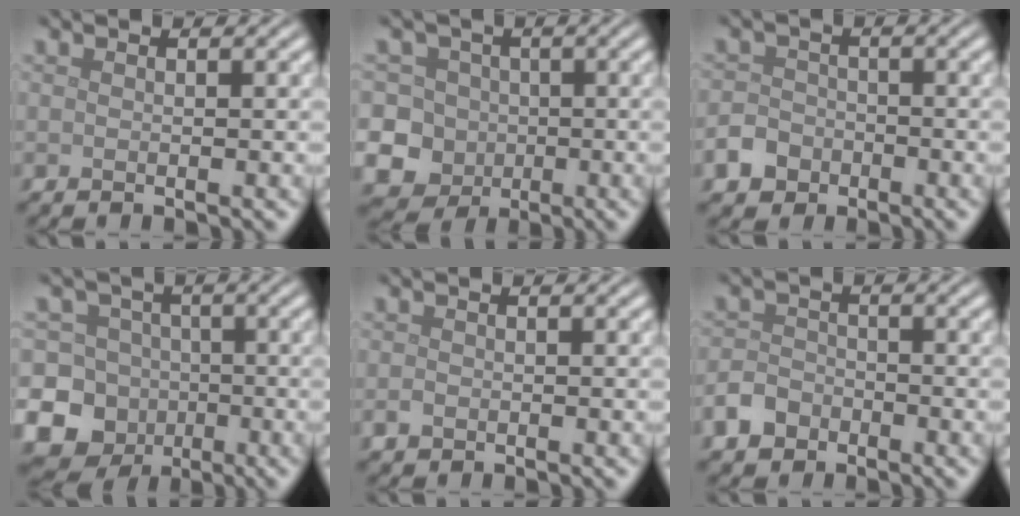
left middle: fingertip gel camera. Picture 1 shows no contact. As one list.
[{"total": 11.3, "force": [-2.6, 10.5, 3.3], "torque": [-0.079, 0.008, -0.074]}, {"total": 4.0, "force": [-2.4, 3.0, 1.0], "torque": [-0.008, -0.009, -0.048]}, {"total": 16.2, "force": [-6.3, 14.5, 3.6], "torque": [-0.100, -0.018, -0.121]}, {"total": 0.9, "force": [-0.4, 0.7, 0.3], "torque": [-0.004, -0.004, -0.009]}, {"total": 2.9, "force": [-1.9, 2.1, 0.9], "torque": [-0.015, 0.001, -0.043]}]